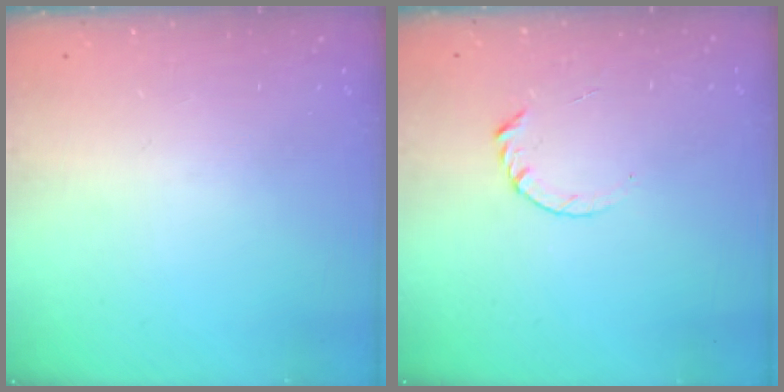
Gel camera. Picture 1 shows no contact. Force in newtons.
{"total": 3.7, "press": 3.6, "slide": 0.4}